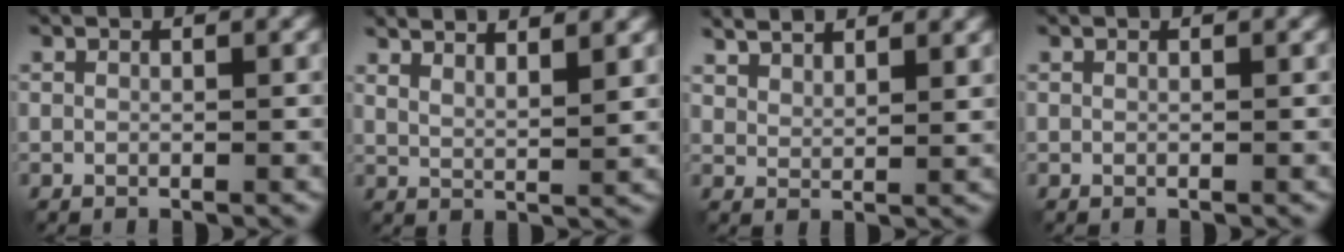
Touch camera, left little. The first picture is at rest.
{"total": 5.0, "force": [3.7, 1.1, 3.1], "torque": [-0.041, 0.013, 0.044]}
{"total": 3.9, "force": [3.3, 1.1, 1.7], "torque": [-0.027, 0.002, 0.048]}
{"total": 0.0}